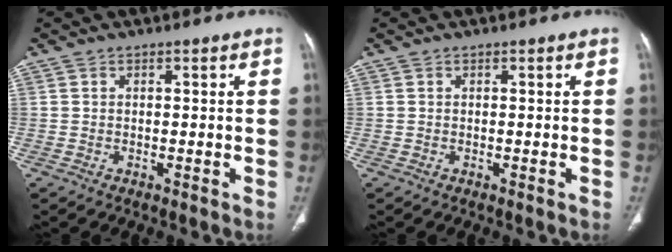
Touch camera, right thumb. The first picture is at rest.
{"total": 0.0}